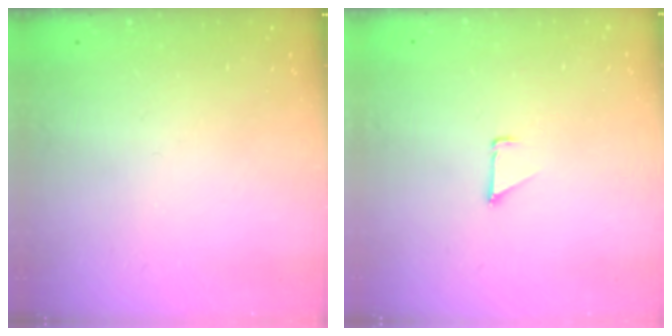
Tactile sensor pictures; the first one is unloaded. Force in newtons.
{"total": 0.9, "press": 0.9, "slide": 0.1}